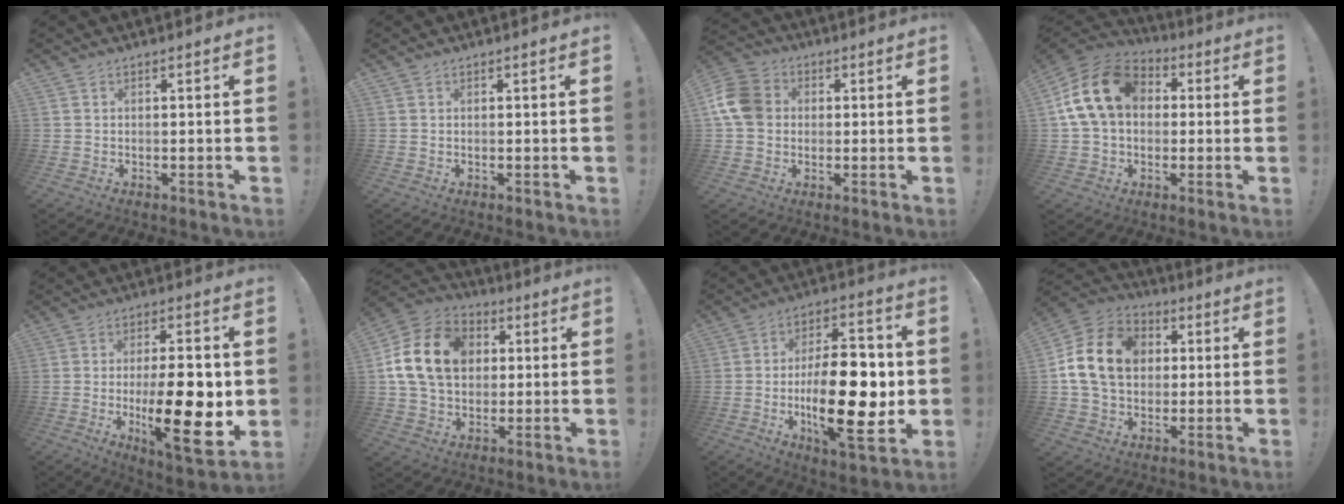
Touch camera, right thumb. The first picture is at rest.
{"total": 0.0}
{"total": 11.4, "force": [1.2, 9.4, 6.3], "torque": [-0.114, 0.012, 0.027]}
{"total": 17.9, "force": [3.8, 13.0, 11.7], "torque": [-0.198, 0.006, 0.075]}
{"total": 20.2, "force": [-2.3, 6.3, 19.1], "torque": [-0.287, -0.009, -0.031]}
{"total": 18.4, "force": [3.6, 14.1, 11.3], "torque": [-0.189, 0.007, 0.071]}
{"total": 24.8, "force": [-3.1, 10.7, 22.1], "torque": [-0.368, 0.006, -0.047]}
{"total": 17.3, "force": [2.8, 13.4, 10.5], "torque": [-0.174, 0.010, 0.056]}